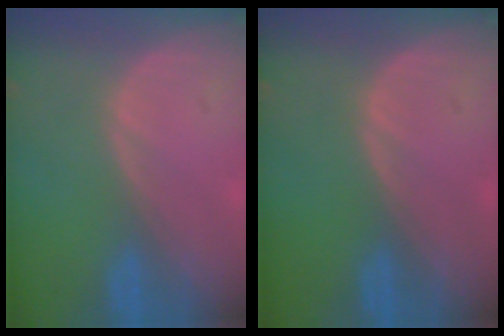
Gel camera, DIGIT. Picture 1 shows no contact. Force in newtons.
{"total": 0.0}